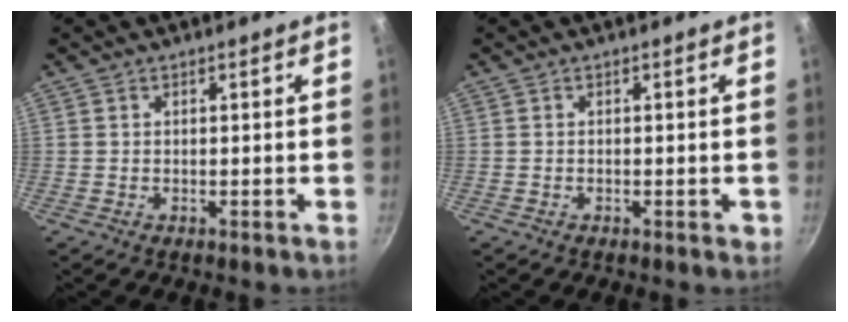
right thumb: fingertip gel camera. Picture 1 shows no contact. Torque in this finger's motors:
{"motor_torque": [-0.28, 0.01, 0.14, 0.19, 0.09]}